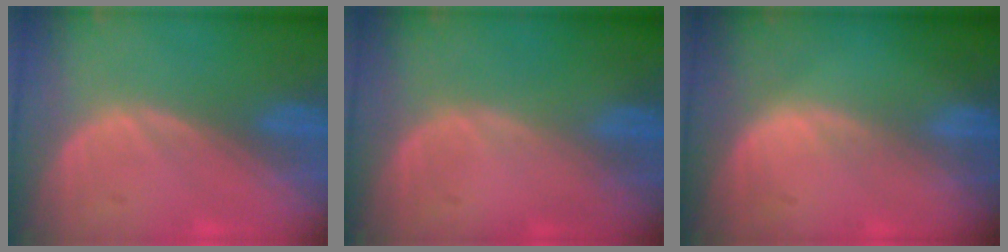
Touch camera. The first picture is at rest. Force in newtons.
{"total": 0.0}
{"total": 0.6, "press": 0.6, "slide": 0.1}